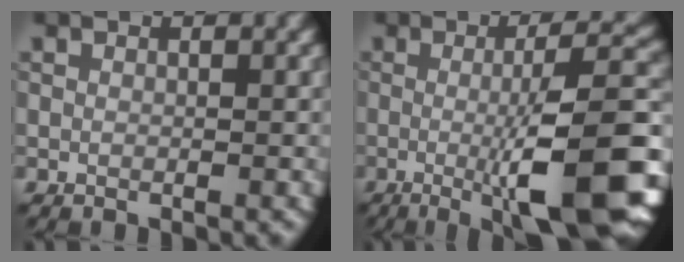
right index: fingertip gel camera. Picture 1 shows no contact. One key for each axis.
{"total": 13.0, "fx": -2.6, "fy": 2.7, "fz": 12.5, "tx": -0.158, "ty": 0.008, "tz": -0.043}